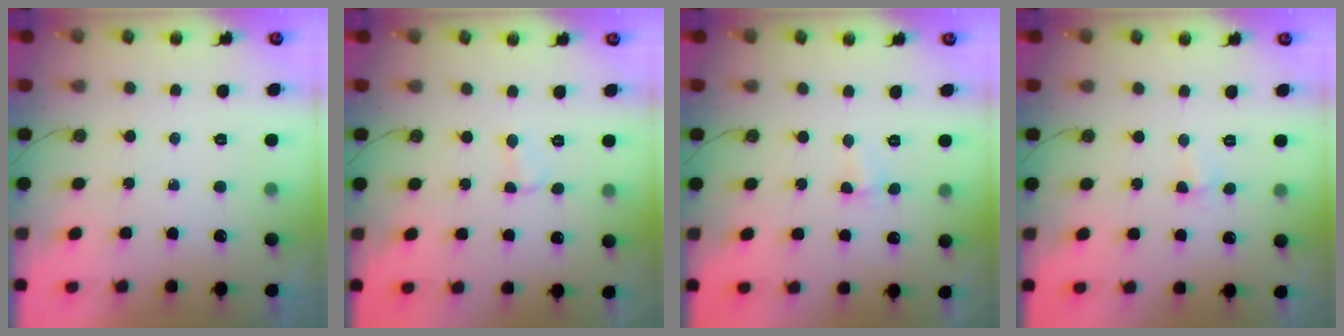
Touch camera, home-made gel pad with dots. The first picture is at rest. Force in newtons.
{"total": 2.1, "press": 2.1, "slide": 0.2}
{"total": 1.6, "press": 1.3, "slide": 0.9}
{"total": 2.3, "press": 2.2, "slide": 0.5}